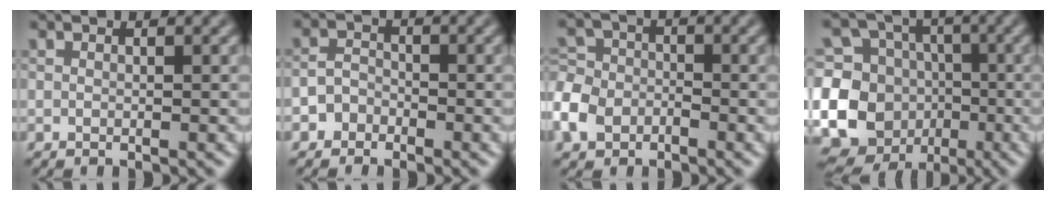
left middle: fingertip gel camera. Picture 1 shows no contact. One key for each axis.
{"total": 1.8, "fx": -1.2, "fy": 1.2, "fz": 0.4, "tx": -0.001, "ty": 0.009, "tz": -0.027}
{"total": 4.6, "fx": -2.5, "fy": 3.4, "fz": 2.0, "tx": -0.049, "ty": 0.006, "tz": -0.064}
{"total": 19.4, "fx": -4.5, "fy": 18.3, "fz": 4.7, "tx": -0.128, "ty": -0.014, "tz": -0.095}